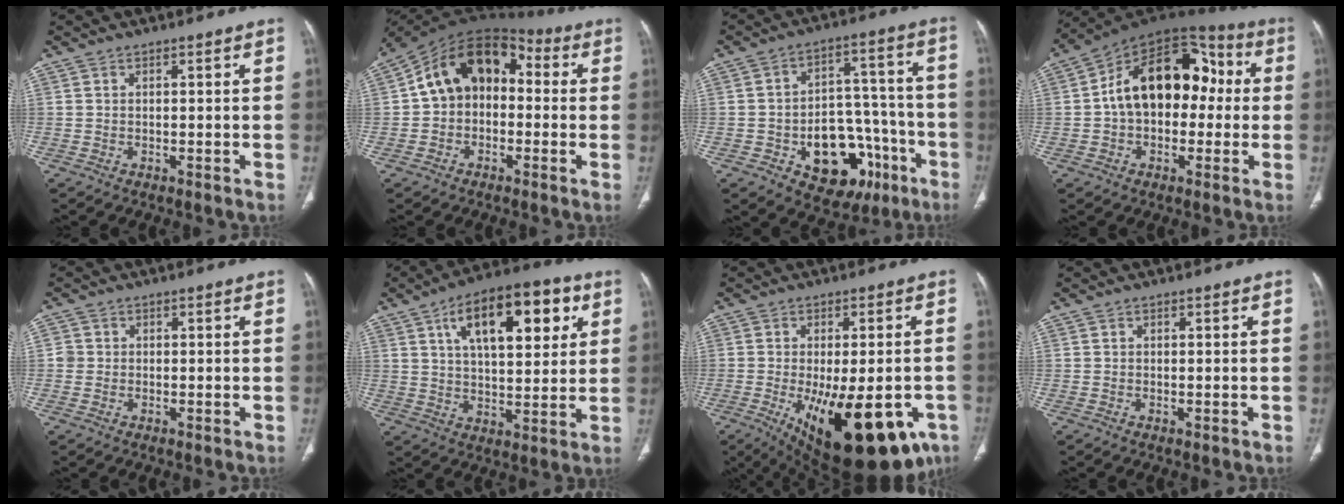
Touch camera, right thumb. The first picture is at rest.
{"total": 13.9, "force": [0.7, 10.2, 9.4], "torque": [-0.126, 0.049, -0.004]}
{"total": 18.2, "force": [-7.6, 11.6, 11.7], "torque": [-0.113, 0.061, -0.095]}
{"total": 19.3, "force": [1.0, 12.8, 14.4], "torque": [-0.187, 0.052, 0.007]}
{"total": 1.6, "force": [0.0, 1.6, 0.2], "torque": [0.005, 0.005, -0.002]}
{"total": 18.7, "force": [7.4, 8.5, 15.0], "torque": [-0.195, -0.006, 0.113]}
{"total": 23.7, "force": [-9.4, 10.1, 19.2], "torque": [-0.228, -0.017, -0.113]}
{"total": 0.0}